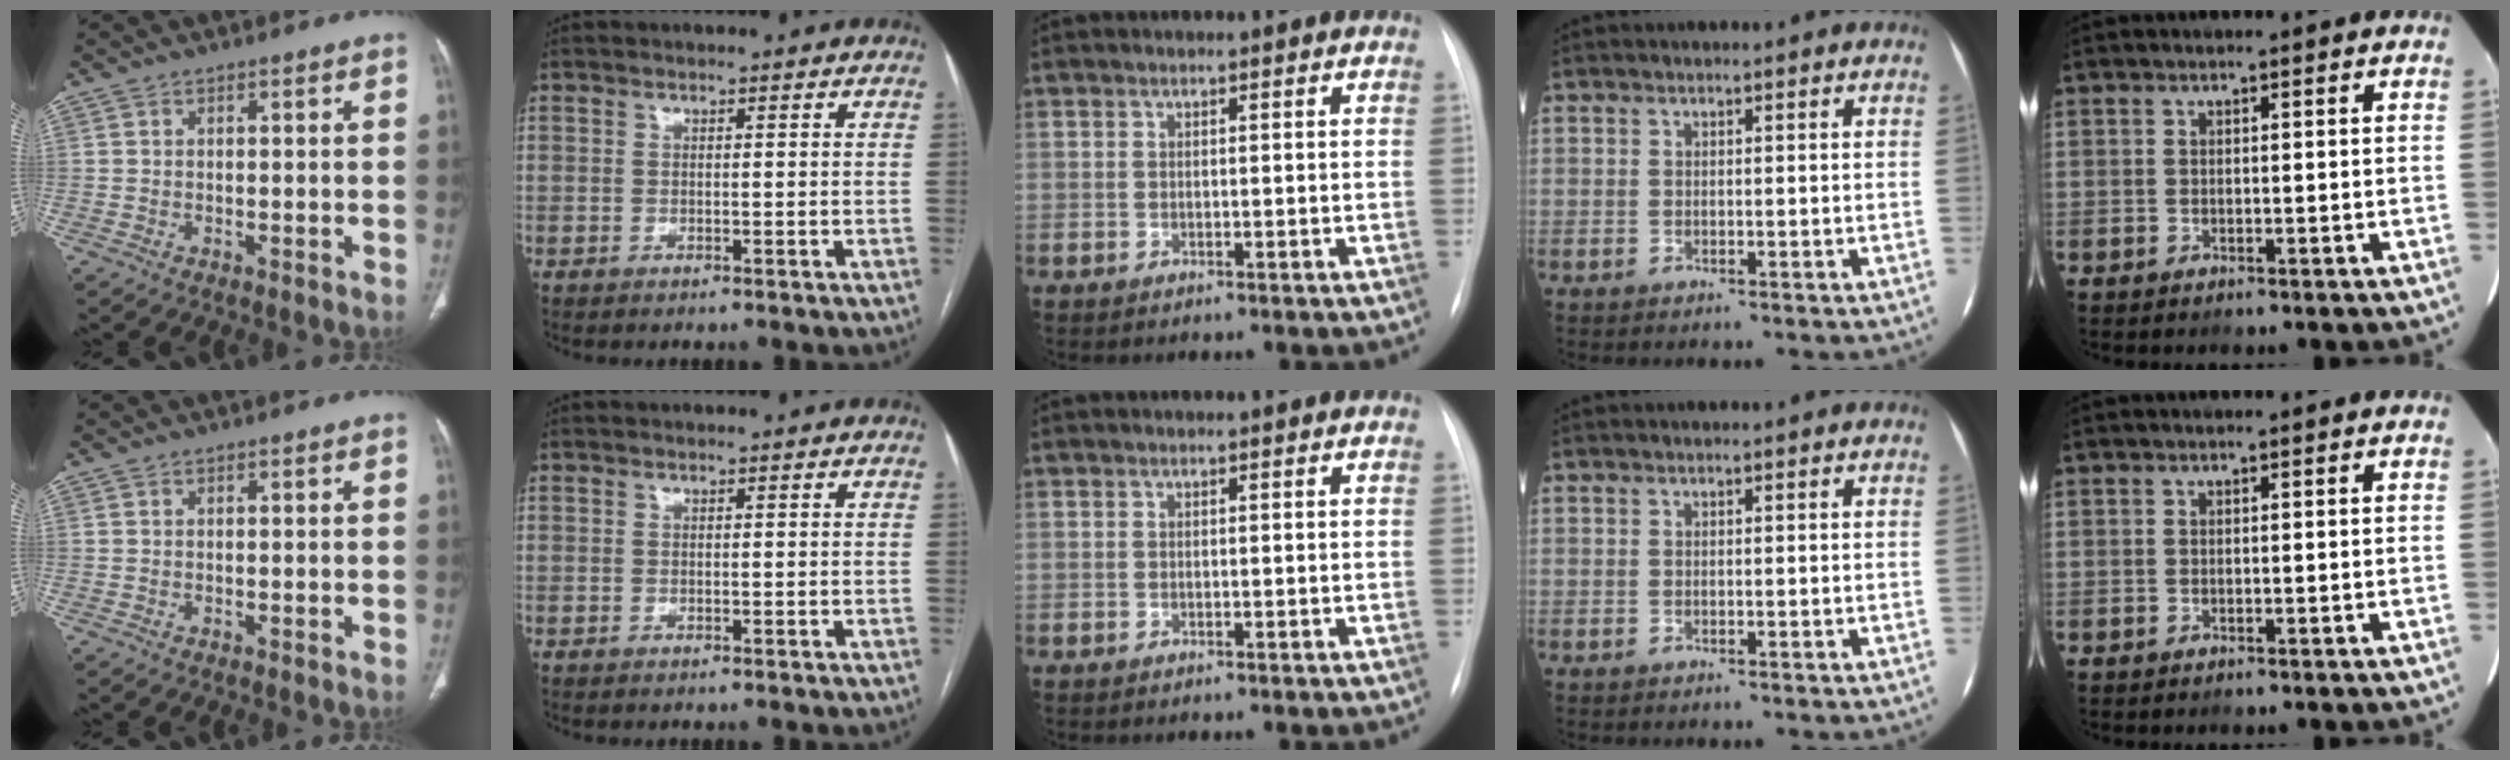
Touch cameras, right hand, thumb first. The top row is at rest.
{}